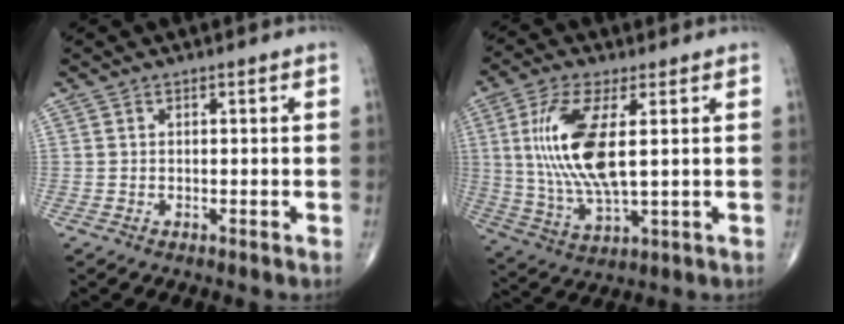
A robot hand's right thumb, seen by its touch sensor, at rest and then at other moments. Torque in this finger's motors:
{"motor_torque": [1.00, 3.98, 1.95, 0.68, 0.62]}